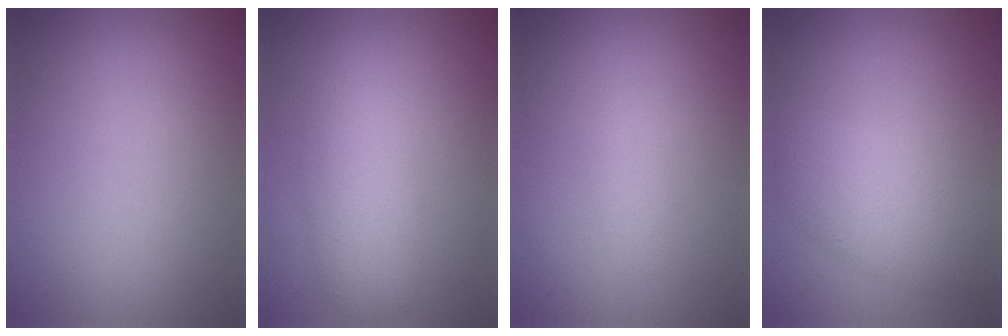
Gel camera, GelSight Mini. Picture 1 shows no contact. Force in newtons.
{"total": 4.0, "press": 4.0, "slide": 0.1}
{"total": 1.0, "press": 1.0, "slide": 0.0}
{"total": 4.4, "press": 4.4, "slide": 0.0}